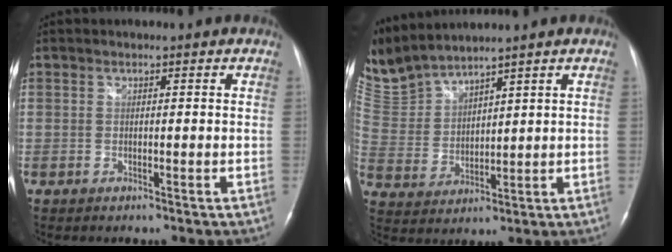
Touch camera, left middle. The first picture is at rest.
{"total": 10.5, "force": [10.1, 0.4, 2.8], "torque": [-0.089, 0.010, 0.224]}